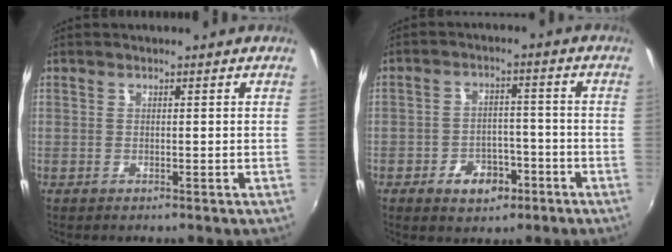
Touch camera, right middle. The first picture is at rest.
{"total": 7.0, "force": [-4.1, 4.6, 3.4], "torque": [-0.072, 0.013, -0.052]}